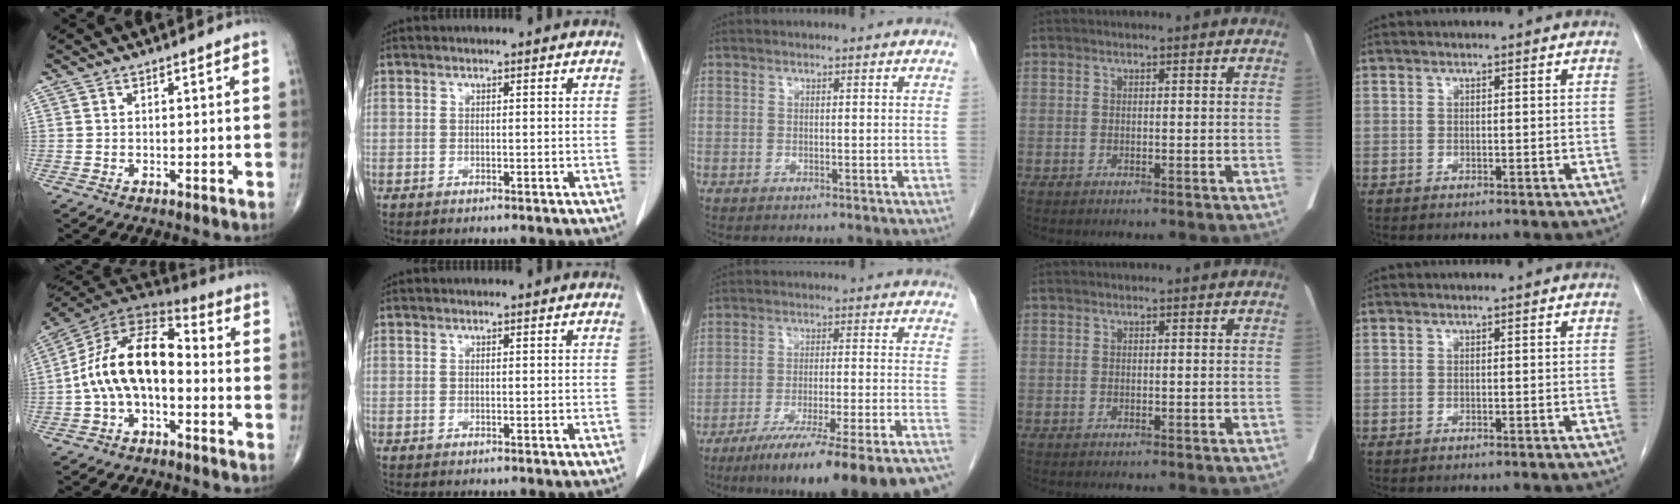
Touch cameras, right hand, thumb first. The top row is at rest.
{"thumb": {"total": 15.6, "force": [-2.0, 8.6, 12.8], "torque": [-0.220, 0.054, -0.048]}, "middle": {"total": 21.2, "force": [-17.3, 0.6, 12.2], "torque": [-0.130, -0.015, -0.260]}}